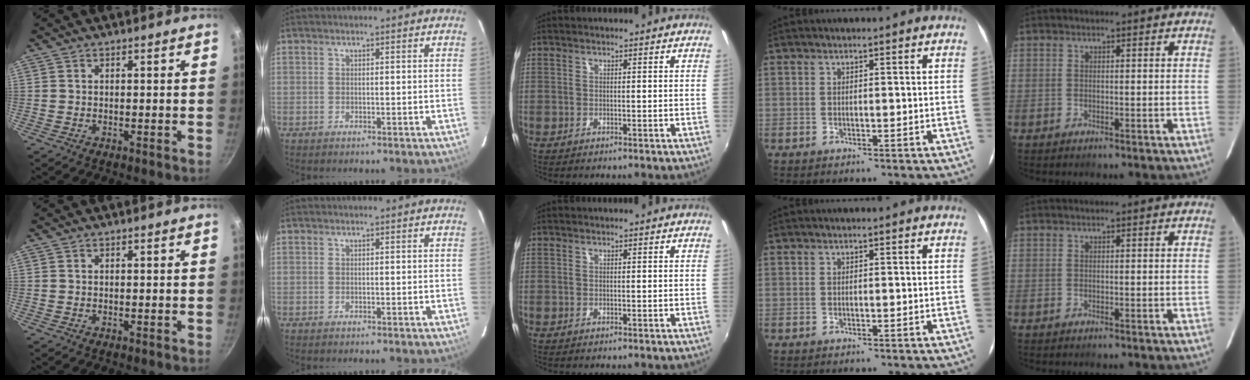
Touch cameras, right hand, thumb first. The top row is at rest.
{}